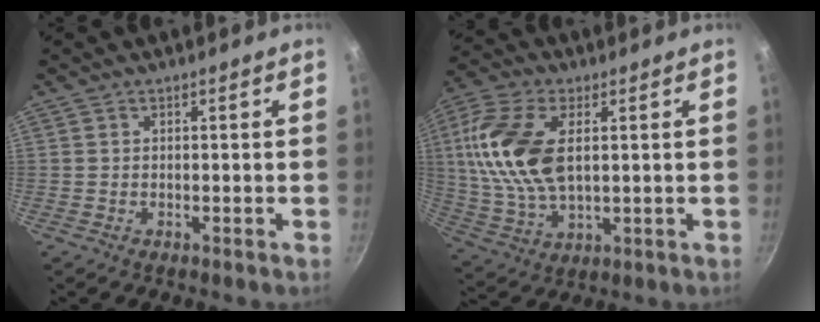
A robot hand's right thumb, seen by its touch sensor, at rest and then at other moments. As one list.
[{"total": 16.7, "force": [3.2, 9.3, 13.6], "torque": [-0.266, -0.004, 0.060]}]